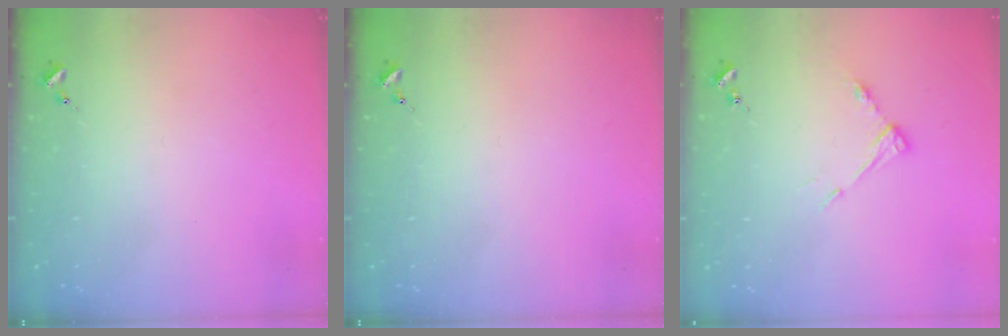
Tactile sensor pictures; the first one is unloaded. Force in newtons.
{"total": 0.0}
{"total": 6.4, "press": 6.4, "slide": 0.4}